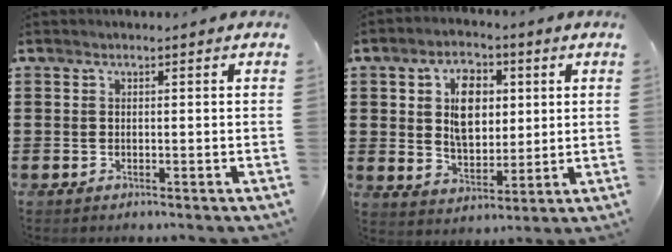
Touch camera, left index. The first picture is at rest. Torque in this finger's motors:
{"motor_torque": [1.21, 0.92, 0.19, 0.01]}